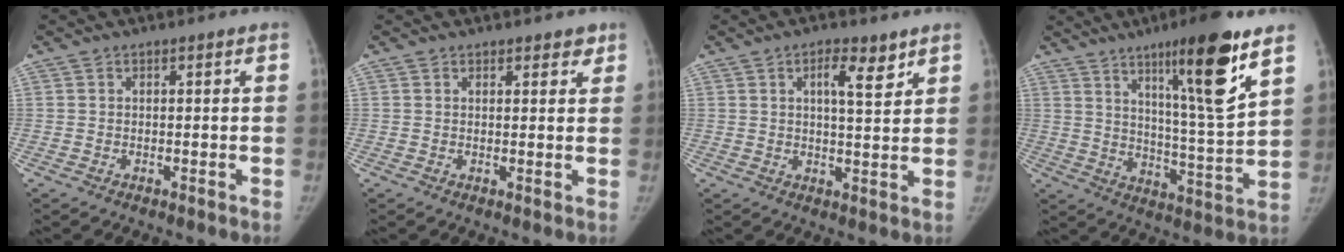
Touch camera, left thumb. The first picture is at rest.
{"total": 2.4, "force": [1.8, 1.4, 0.9], "torque": [0.015, -0.008, 0.019]}
{"total": 5.9, "force": [3.3, 2.0, 4.4], "torque": [-0.056, -0.019, 0.049]}
{"total": 17.5, "force": [9.7, 1.7, 14.4], "torque": [-0.213, -0.059, 0.158]}